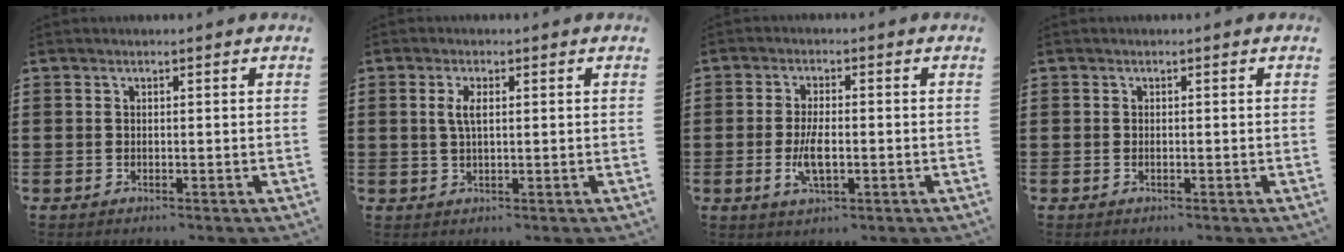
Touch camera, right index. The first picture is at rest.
{"total": 2.9, "force": [0.6, 1.0, 2.6], "torque": [-0.055, 0.006, 0.008]}
{"total": 5.0, "force": [-1.0, 1.9, 4.5], "torque": [-0.098, -0.003, -0.022]}
{"total": 0.0}